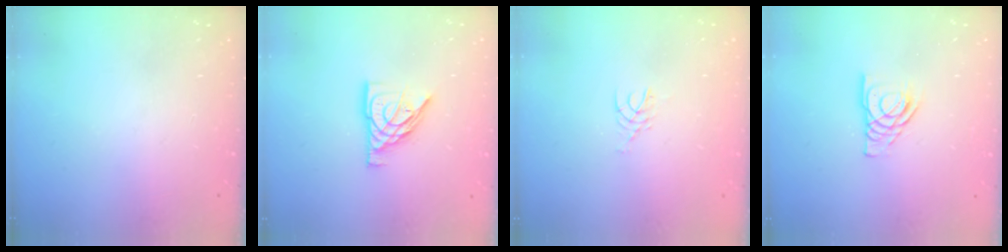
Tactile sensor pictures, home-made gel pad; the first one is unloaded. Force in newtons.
{"total": 10.7, "press": 10.6, "slide": 1.2}
{"total": 2.5, "press": 2.5, "slide": 0.2}
{"total": 7.9, "press": 7.9, "slide": 0.8}